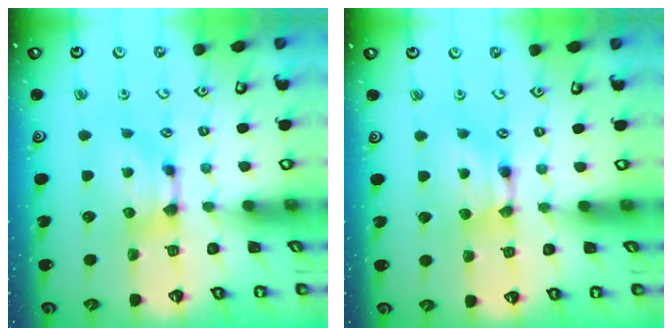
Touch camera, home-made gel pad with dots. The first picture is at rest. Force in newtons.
{"total": 1.6, "press": 1.6, "slide": 0.1}